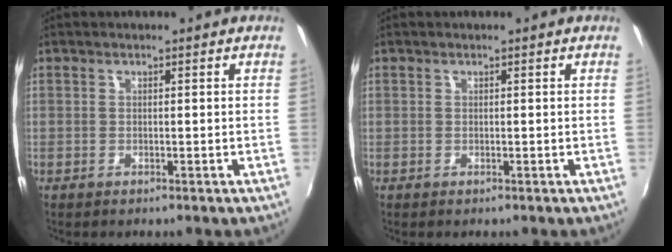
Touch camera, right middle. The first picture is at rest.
{"total": 0.0}